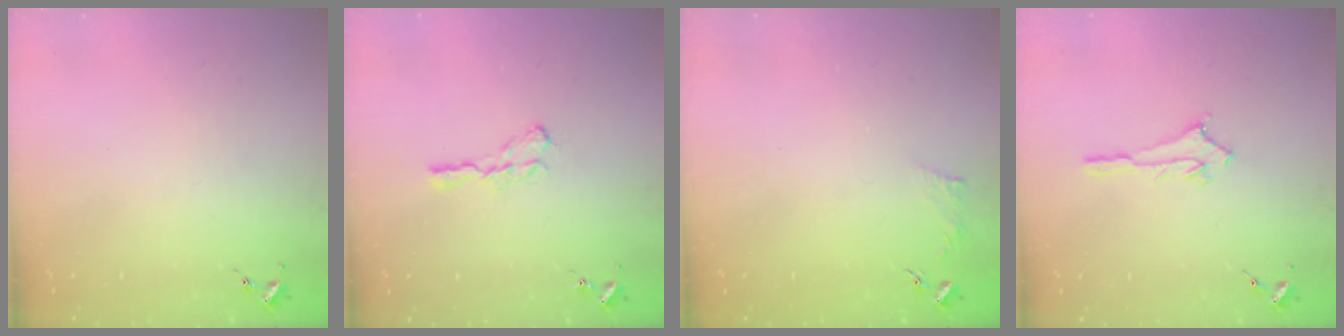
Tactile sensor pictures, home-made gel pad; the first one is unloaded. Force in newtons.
{"total": 5.7, "press": 5.7, "slide": 0.4}
{"total": 3.4, "press": 3.3, "slide": 0.5}
{"total": 2.9, "press": 2.8, "slide": 0.4}